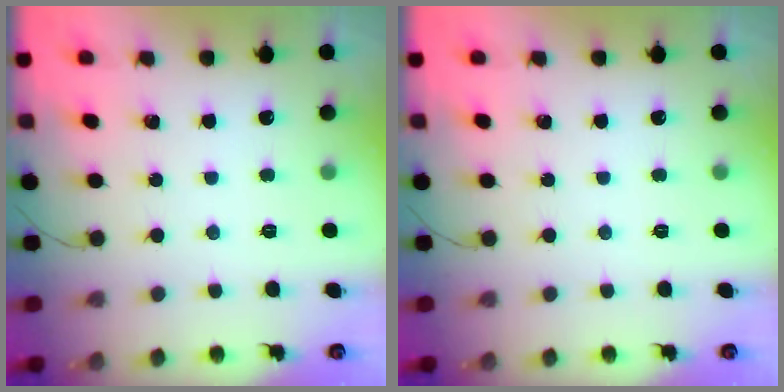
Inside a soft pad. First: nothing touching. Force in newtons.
{"total": 0.0}